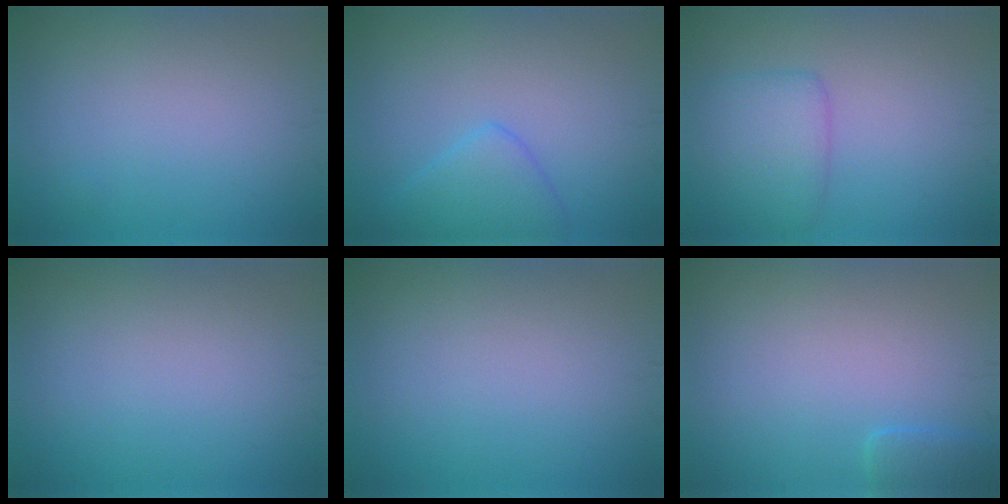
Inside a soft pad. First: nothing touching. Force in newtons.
{"total": 2.8, "press": 2.8, "slide": 0.1}
{"total": 3.1, "press": 3.1, "slide": 0.1}
{"total": 0.0}
{"total": 0.0}
{"total": 1.7, "press": 1.7, "slide": 0.1}